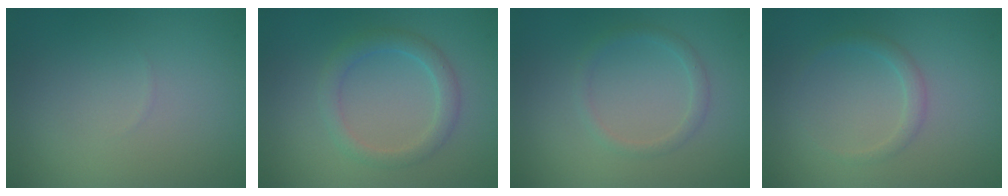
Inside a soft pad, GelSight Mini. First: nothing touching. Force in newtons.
{"total": 2.4, "press": 2.4, "slide": 0.1}
{"total": 1.3, "press": 1.3, "slide": 0.1}
{"total": 1.3, "press": 1.3, "slide": 0.1}